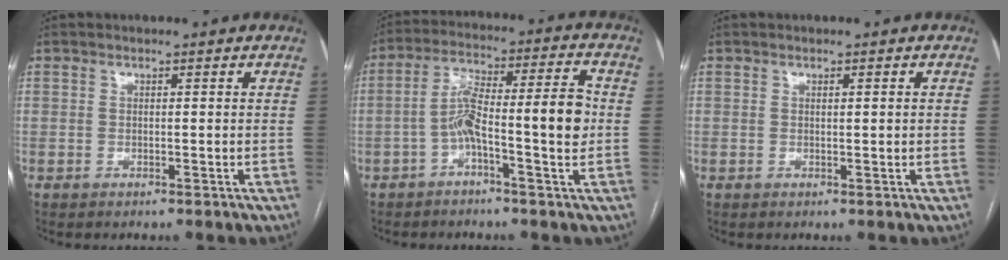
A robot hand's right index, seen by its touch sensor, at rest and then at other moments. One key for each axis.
{"total": 10.6, "fx": -1.9, "fy": 0.9, "fz": 10.4, "tx": -0.175, "ty": 0.038, "tz": -0.033}
{"total": 0.9, "fx": 0.1, "fy": 0.0, "fz": 0.9, "tx": -0.018, "ty": 0.002, "tz": 0.003}